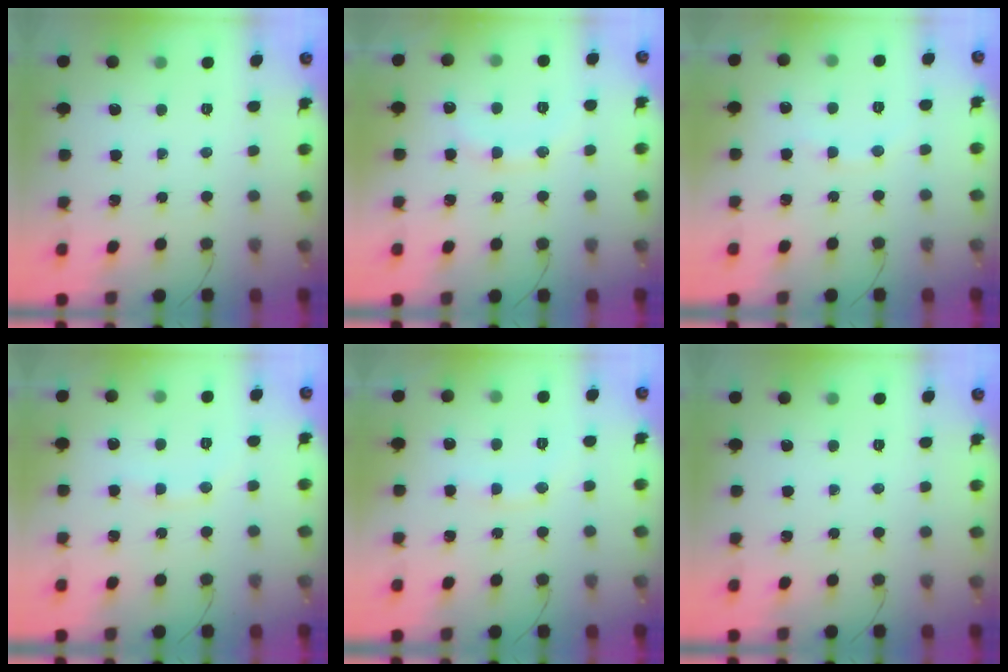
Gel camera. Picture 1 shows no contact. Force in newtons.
{"total": 10.8, "press": 10.7, "slide": 1.0}
{"total": 5.4, "press": 5.4, "slide": 0.7}
{"total": 7.4, "press": 7.3, "slide": 1.1}
{"total": 8.3, "press": 8.2, "slide": 1.4}
{"total": 0.0}